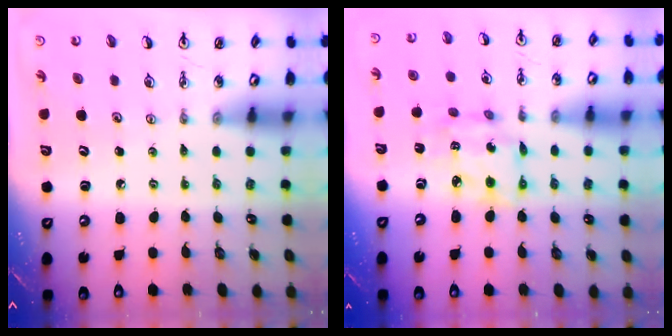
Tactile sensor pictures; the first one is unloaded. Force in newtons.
{"total": 9.1, "press": 9.1, "slide": 0.8}